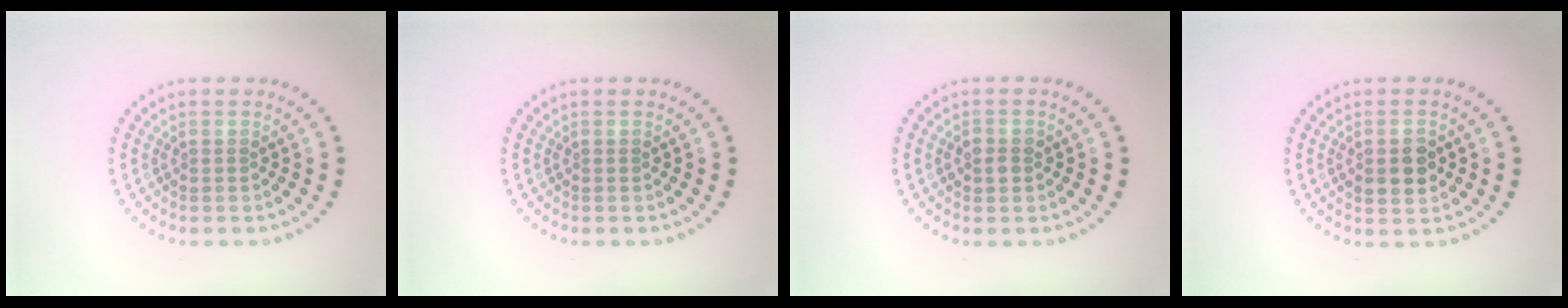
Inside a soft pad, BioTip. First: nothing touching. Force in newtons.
{"total": 0.0}
{"total": 1.4, "press": 1.4, "slide": 0.3}
{"total": 2.7, "press": 2.7, "slide": 0.2}